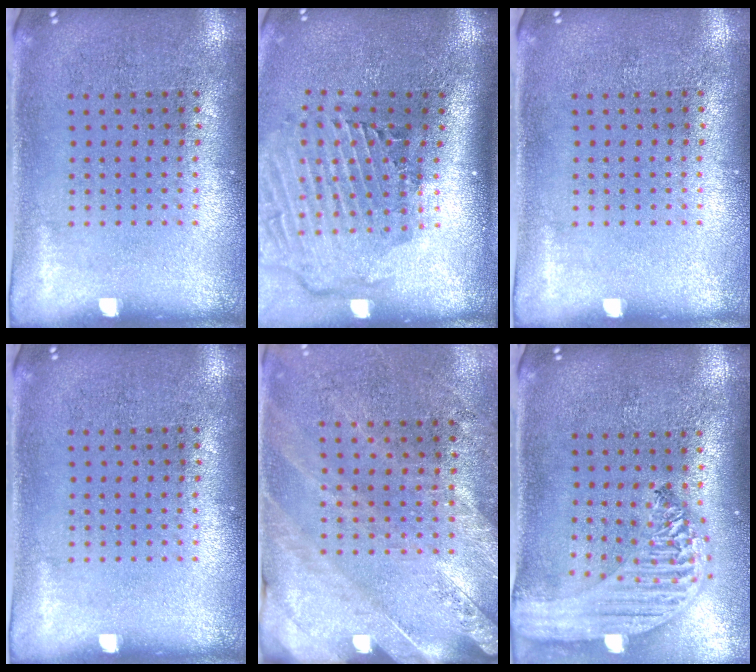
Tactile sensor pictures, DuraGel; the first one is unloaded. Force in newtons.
{"total": 3.0, "press": 2.1, "slide": 2.1}
{"total": 0.0}
{"total": 0.0}
{"total": 2.5, "press": 2.3, "slide": 1.0}
{"total": 2.5, "press": 2.1, "slide": 1.3}